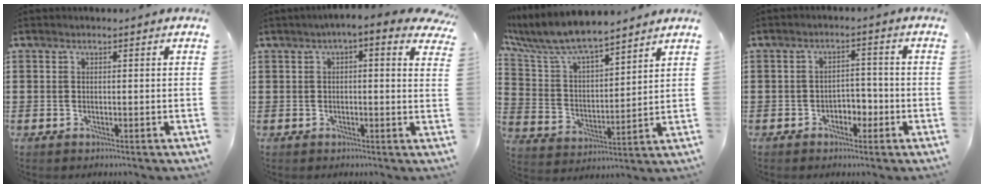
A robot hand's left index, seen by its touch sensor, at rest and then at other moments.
{"total": 2.7, "force": [1.4, 0.4, 2.2], "torque": [-0.047, -0.001, 0.022]}
{"total": 8.1, "force": [7.2, 1.9, 3.2], "torque": [-0.097, -0.039, 0.124]}
{"total": 3.0, "force": [-1.9, 1.9, 1.2], "torque": [-0.028, 0.007, -0.043]}